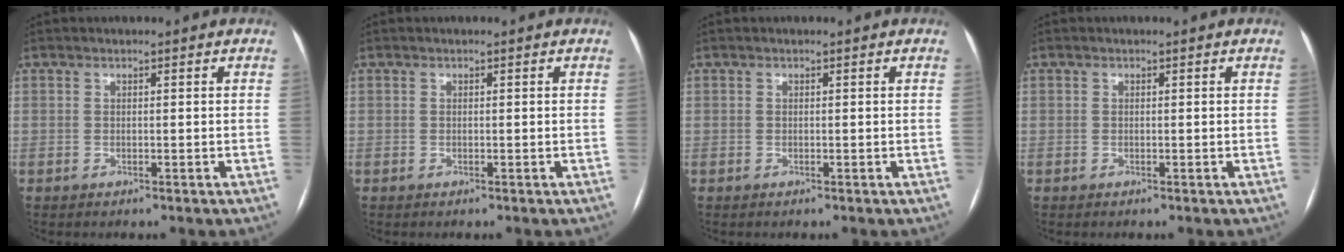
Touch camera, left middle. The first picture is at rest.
{"total": 0.0}
{"total": 0.0}
{"total": 0.0}